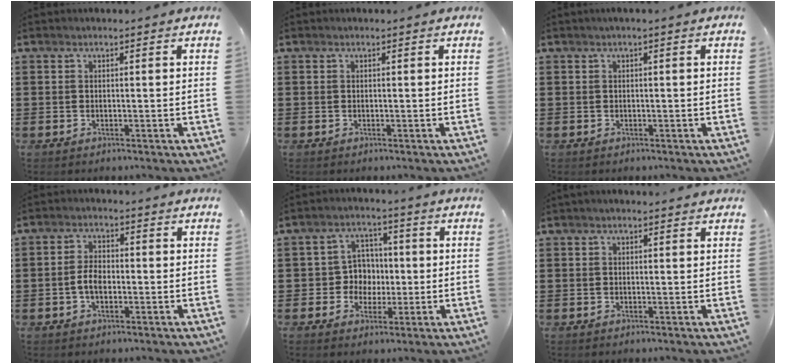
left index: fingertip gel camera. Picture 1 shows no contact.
{"total": 0.0}
{"total": 0.6, "force": [-0.2, 0.0, 0.6], "torque": [-0.008, -0.004, -0.002]}
{"total": 3.6, "force": [-0.8, 1.9, 3.0], "torque": [-0.070, 0.002, -0.019]}
{"total": 6.1, "force": [-0.4, 5.8, 1.8], "torque": [-0.055, 0.017, -0.007]}
{"total": 0.6, "force": [0.3, 0.2, 0.5], "torque": [-0.009, 0.003, 0.005]}